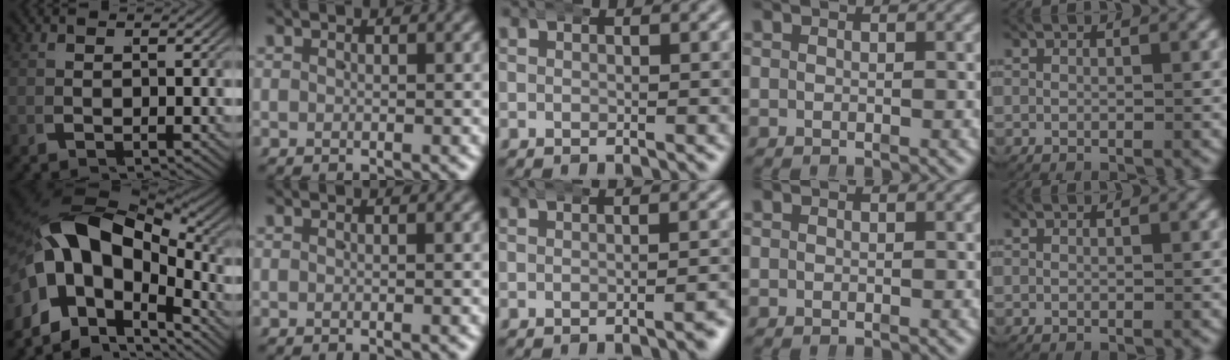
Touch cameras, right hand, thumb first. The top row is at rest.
{"thumb": {"total": 17.7, "force": [-1.4, 12.2, 12.7], "torque": [-0.267, -0.042, -0.007]}, "middle": {"total": 1.3, "force": [-1.1, 0.1, 0.6], "torque": [-0.004, 0.005, -0.020]}}